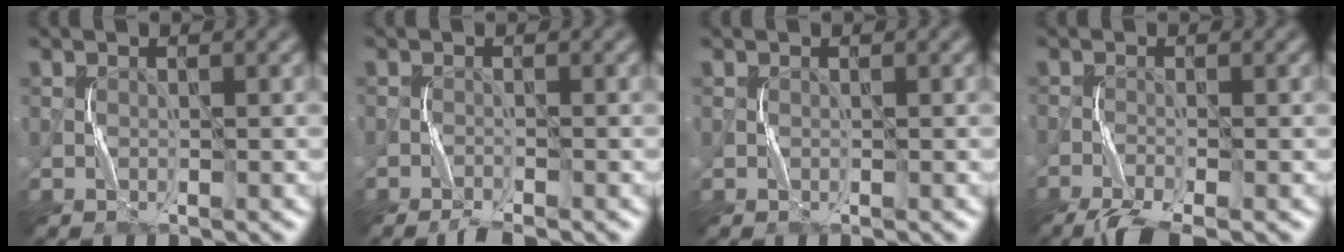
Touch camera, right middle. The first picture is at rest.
{"total": 1.4, "force": [-1.3, -0.1, 0.5], "torque": [-0.011, 0.006, -0.028]}
{"total": 0.0}
{"total": 3.4, "force": [-2.9, 0.2, 1.8], "torque": [-0.037, -0.002, -0.061]}